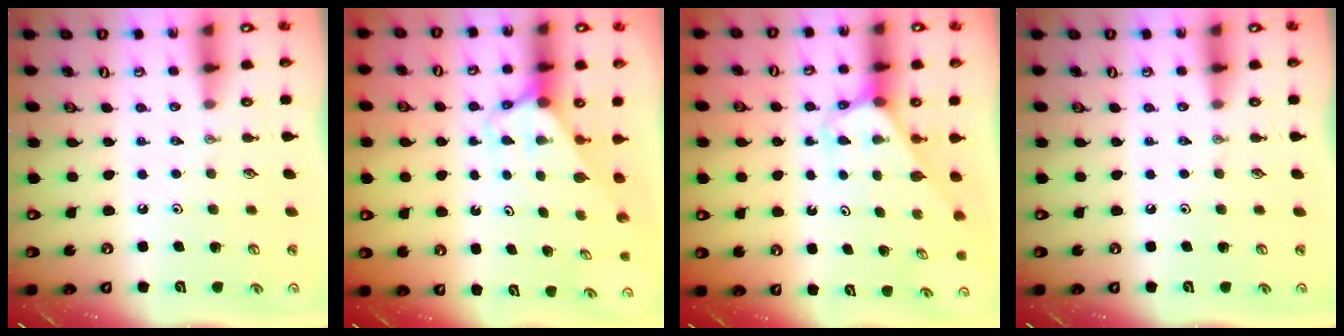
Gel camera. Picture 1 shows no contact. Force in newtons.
{"total": 2.6, "press": 2.6, "slide": 0.1}
{"total": 3.2, "press": 3.2, "slide": 0.2}
{"total": 0.0}